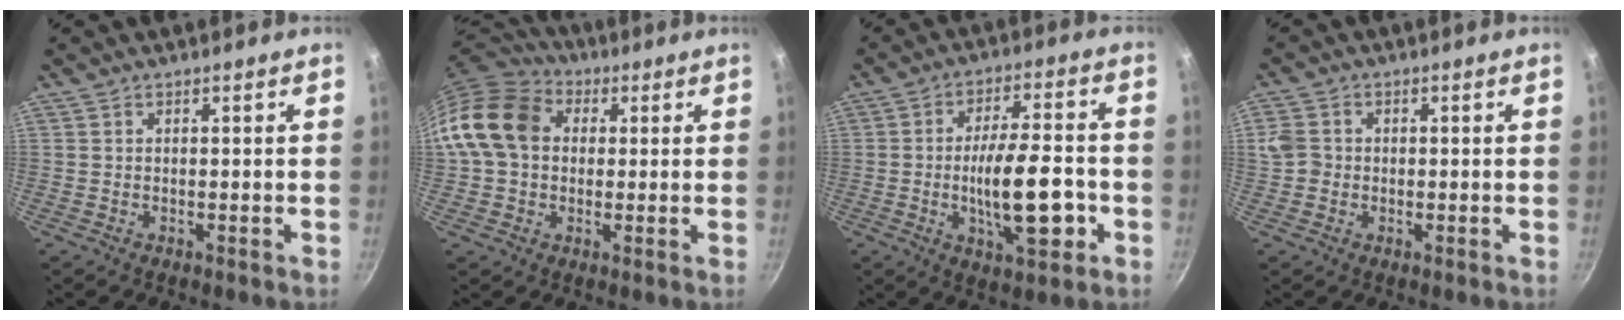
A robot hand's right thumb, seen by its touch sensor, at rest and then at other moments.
{"total": 14.3, "force": [2.0, 11.2, 8.6], "torque": [-0.141, 0.029, 0.019]}
{"total": 14.5, "force": [-3.3, 5.3, 13.1], "torque": [-0.197, 0.019, -0.049]}
{"total": 4.2, "force": [-0.2, 3.8, 1.9], "torque": [-0.027, 0.006, -0.012]}